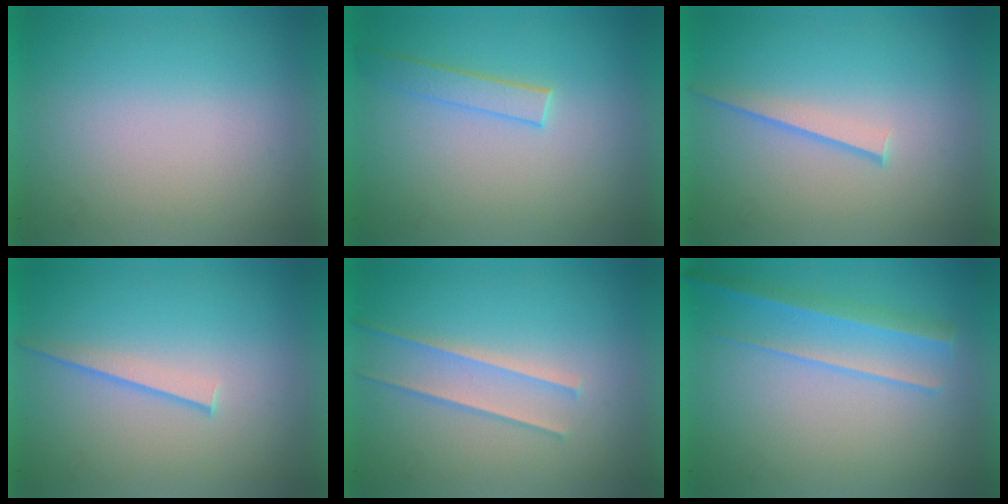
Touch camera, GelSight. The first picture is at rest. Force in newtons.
{"total": 1.5}
{"total": 1.1}
{"total": 1.1}
{"total": 1.5}
{"total": 2.1}